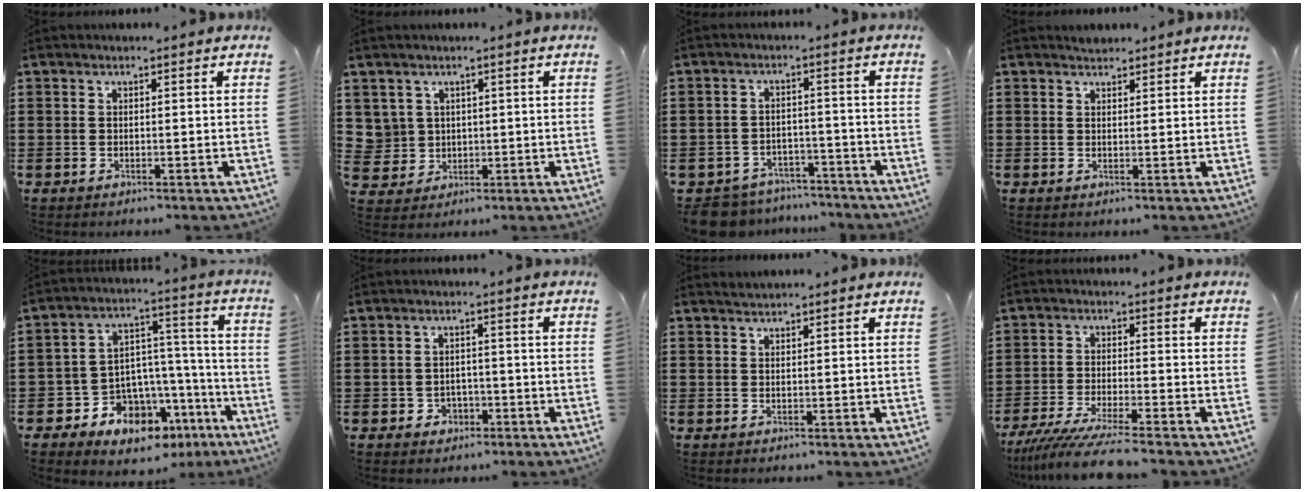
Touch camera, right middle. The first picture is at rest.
{"total": 3.5, "force": [0.9, 3.4, 0.3], "torque": [-0.026, 0.009, 0.016]}
{"total": 5.4, "force": [-5.4, 0.7, 0.2], "torque": [-0.016, 0.007, -0.114]}
{"total": 1.4, "force": [1.3, 0.4, -0.1], "torque": [0.006, 0.000, 0.024]}
{"total": 8.5, "force": [-6.6, 5.1, 1.4], "torque": [-0.038, 0.016, -0.117]}
{"total": 2.0, "force": [-1.4, 1.3, 0.6], "torque": [-0.017, -0.001, -0.033]}
{"total": 0.9, "force": [0.9, -0.1, 0.0], "torque": [-0.002, -0.003, 0.017]}
{"total": 6.4, "force": [-5.6, -0.5, 3.1], "torque": [-0.076, -0.025, -0.108]}